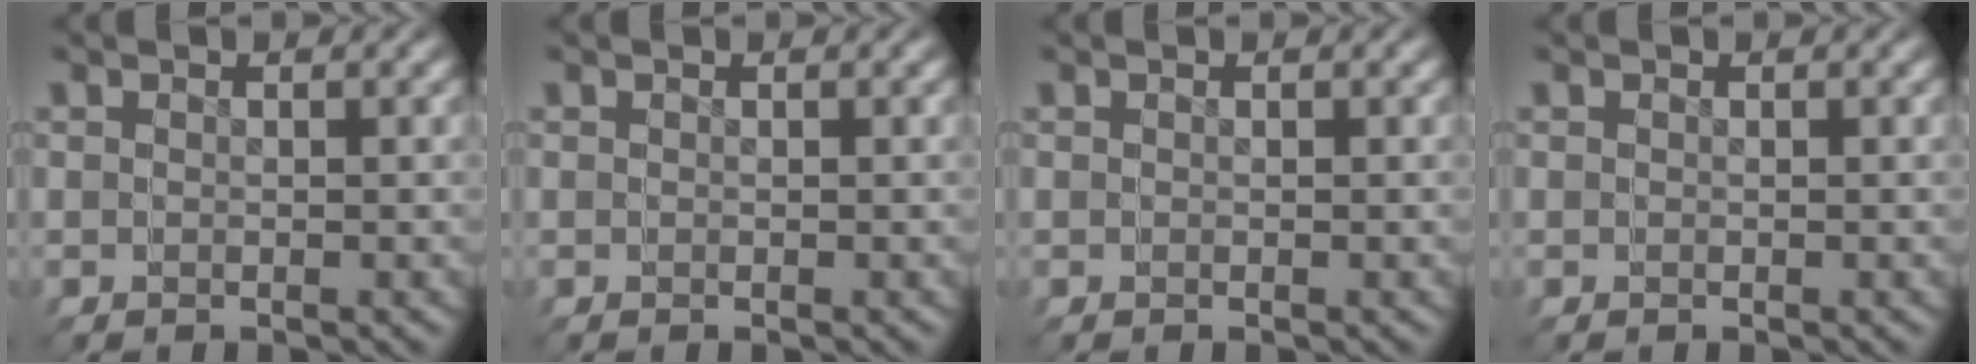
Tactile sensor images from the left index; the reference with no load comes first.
{"total": 0.0}
{"total": 0.0}
{"total": 0.0}